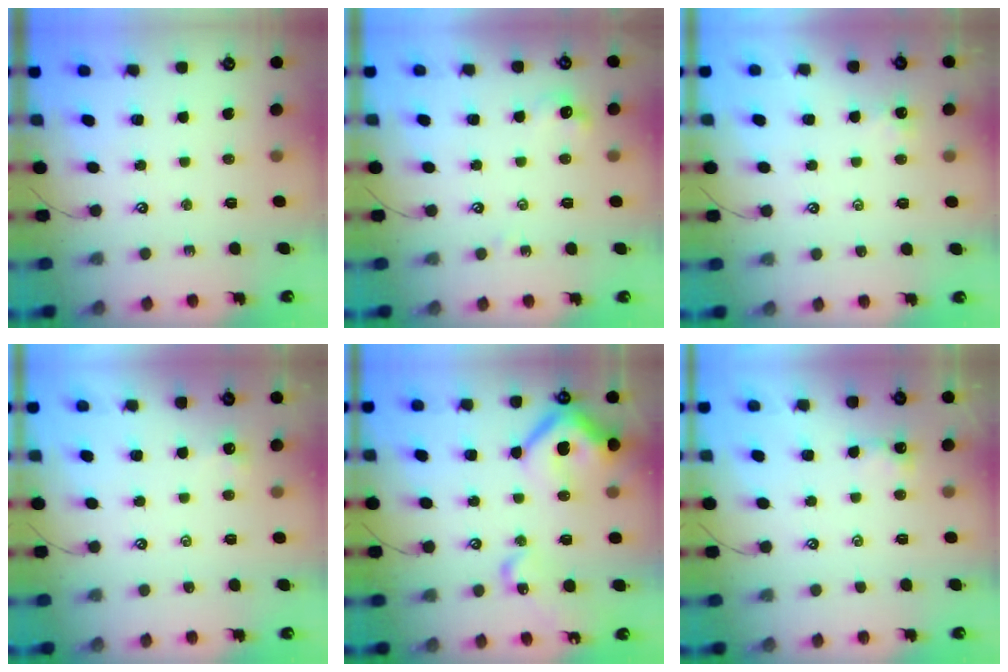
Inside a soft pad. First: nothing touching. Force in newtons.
{"total": 4.6, "press": 4.6, "slide": 0.7}
{"total": 0.6, "press": 0.5, "slide": 0.3}
{"total": 0.0}
{"total": 18.6, "press": 18.5, "slide": 2.2}
{"total": 2.2, "press": 2.2, "slide": 0.2}